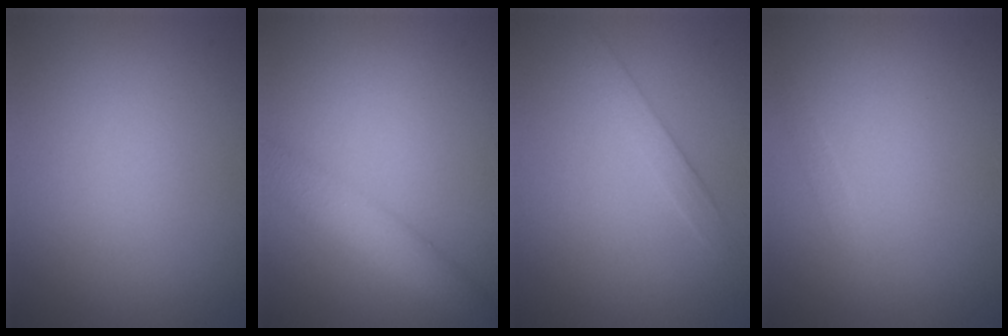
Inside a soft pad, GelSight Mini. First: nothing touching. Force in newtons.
{"total": 3.7, "press": 3.7, "slide": 0.2}
{"total": 1.7, "press": 1.7, "slide": 0.1}
{"total": 0.8, "press": 0.8, "slide": 0.0}